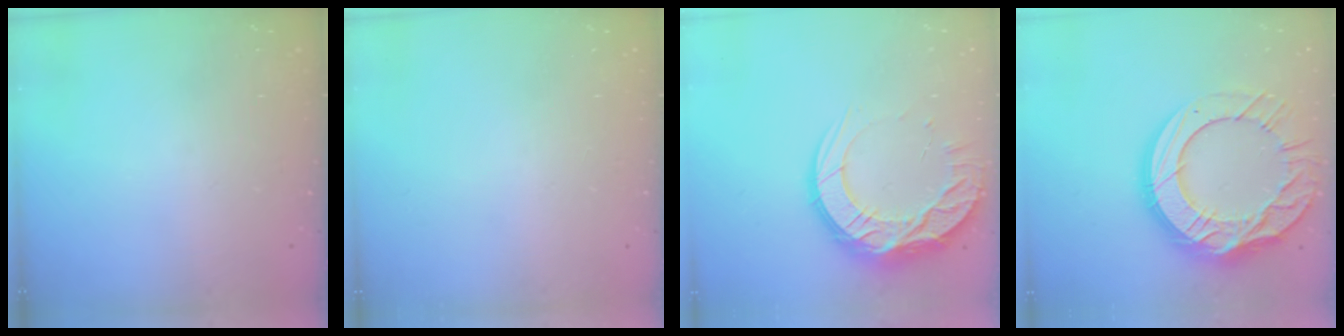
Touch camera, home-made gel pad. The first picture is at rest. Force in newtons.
{"total": 0.0}
{"total": 16.5, "press": 16.5, "slide": 1.4}
{"total": 24.9, "press": 24.8, "slide": 2.4}